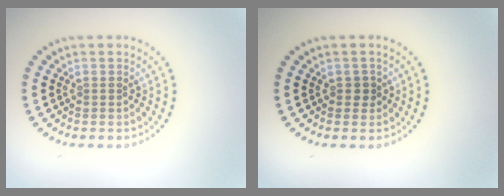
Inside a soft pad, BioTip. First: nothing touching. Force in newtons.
{"total": 0.9, "press": 0.8, "slide": 0.5}